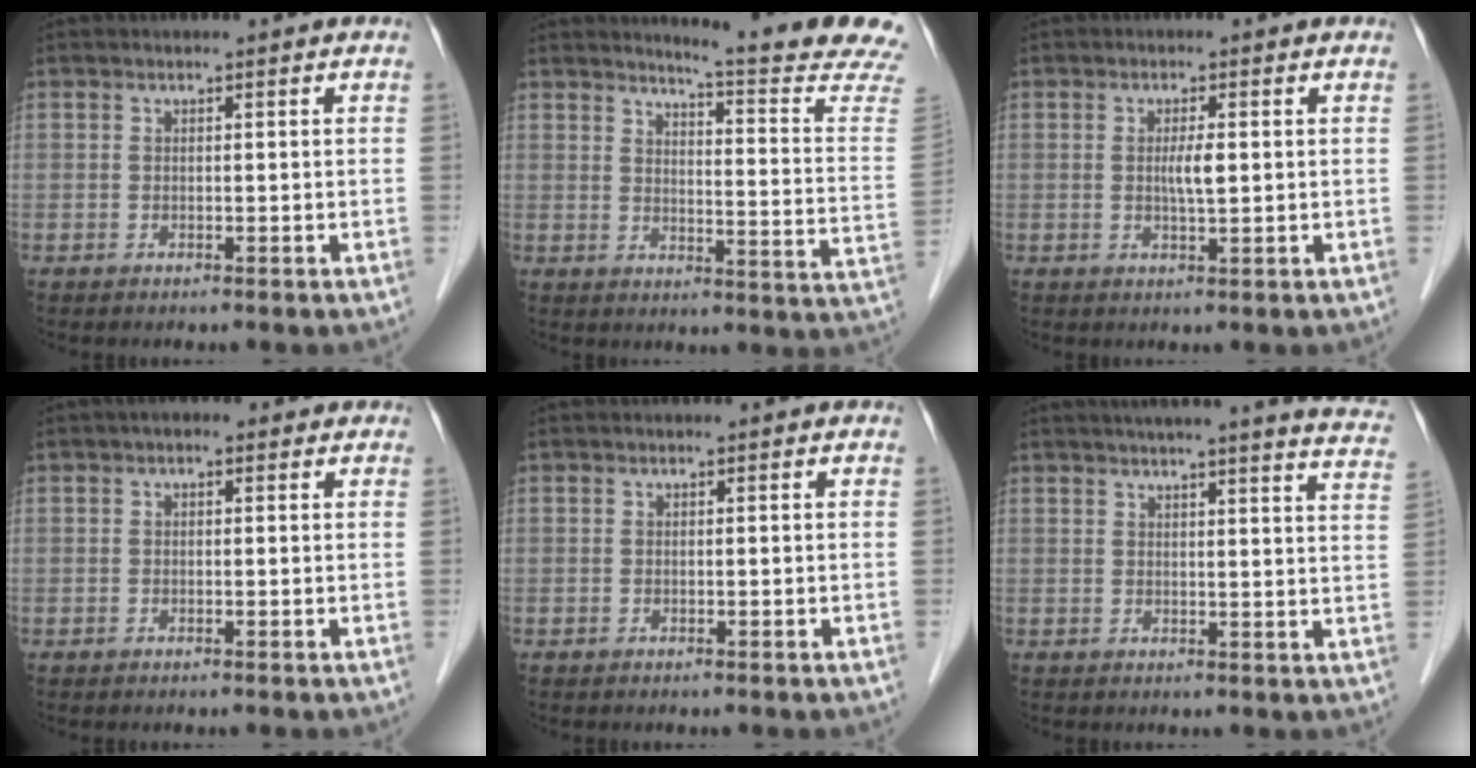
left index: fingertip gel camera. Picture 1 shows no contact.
{"total": 15.6, "force": [14.7, -2.2, 5.0], "torque": [-0.076, -0.118, 0.162]}
{"total": 2.6, "force": [0.2, 0.3, 2.6], "torque": [-0.048, -0.001, 0.004]}
{"total": 1.8, "force": [0.9, 1.1, 1.1], "torque": [-0.020, 0.018, 0.006]}
{"total": 0.0}
{"total": 19.5, "force": [17.3, 0.2, 8.9], "torque": [-0.117, -0.037, 0.193]}